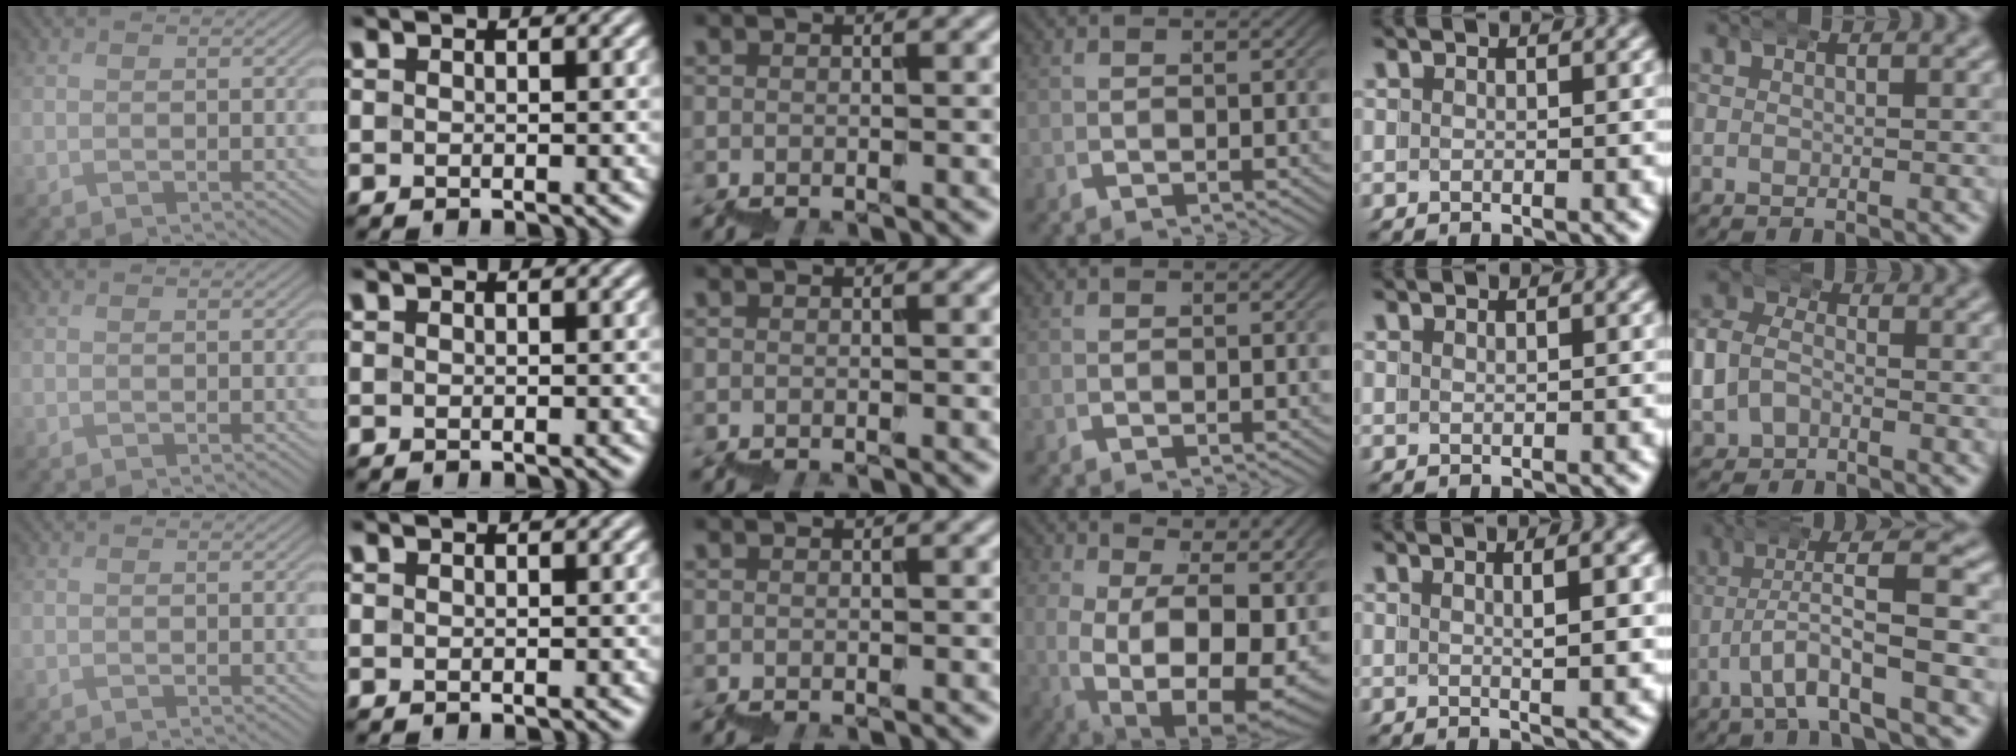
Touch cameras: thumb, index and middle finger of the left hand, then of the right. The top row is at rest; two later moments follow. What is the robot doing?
{"motion": "wrap", "object": "bubble wrap"}